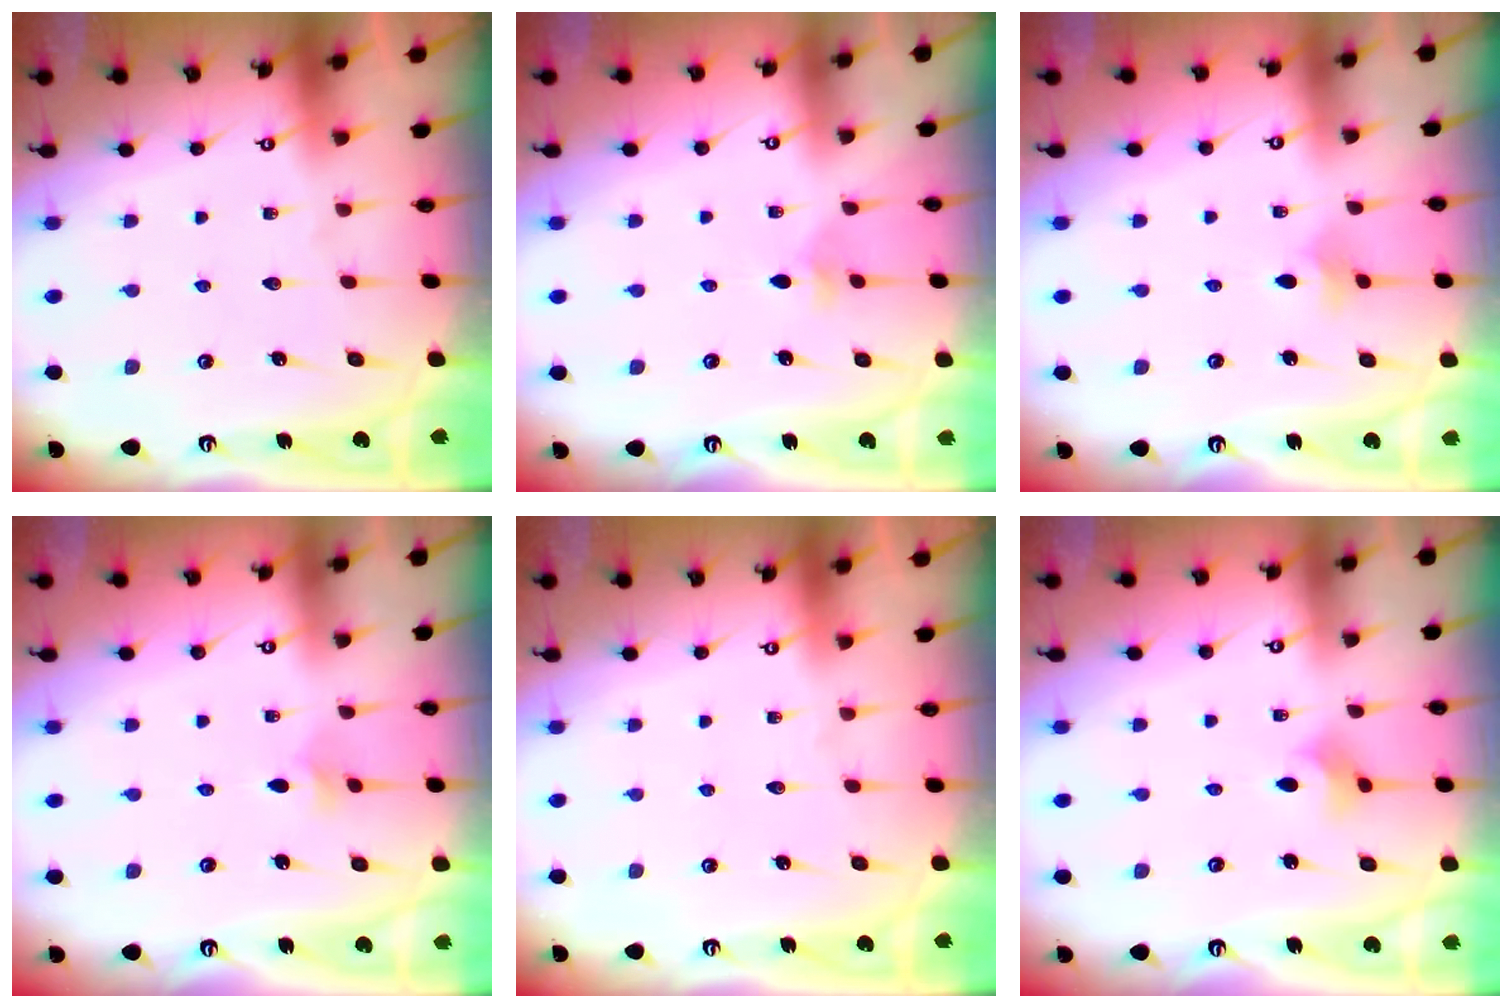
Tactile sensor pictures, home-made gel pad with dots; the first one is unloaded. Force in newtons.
{"total": 3.0, "press": 2.9, "slide": 0.6}
{"total": 4.5, "press": 4.4, "slide": 0.9}
{"total": 2.1, "press": 2.1, "slide": 0.5}
{"total": 0.0}
{"total": 4.1, "press": 4.1, "slide": 0.3}